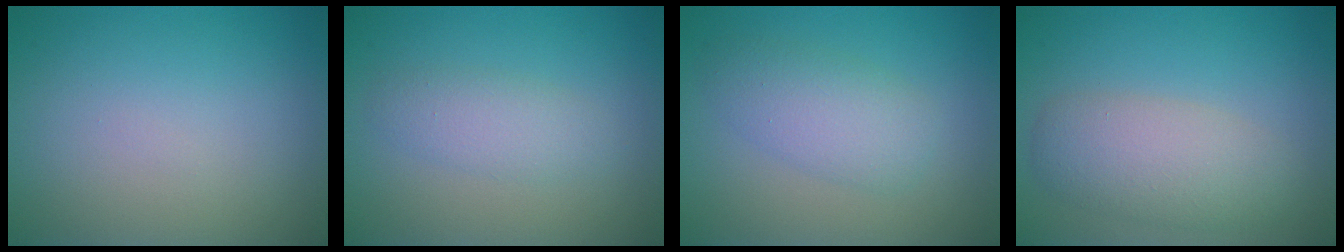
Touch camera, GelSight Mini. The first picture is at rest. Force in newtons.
{"total": 2.3, "press": 2.3, "slide": 0.1}
{"total": 3.7, "press": 3.7, "slide": 0.2}
{"total": 4.4, "press": 4.4, "slide": 0.2}